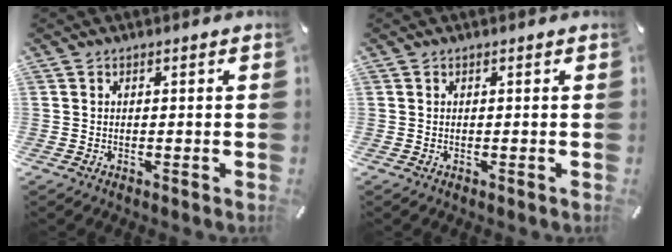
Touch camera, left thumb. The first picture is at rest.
{"total": 0.0}